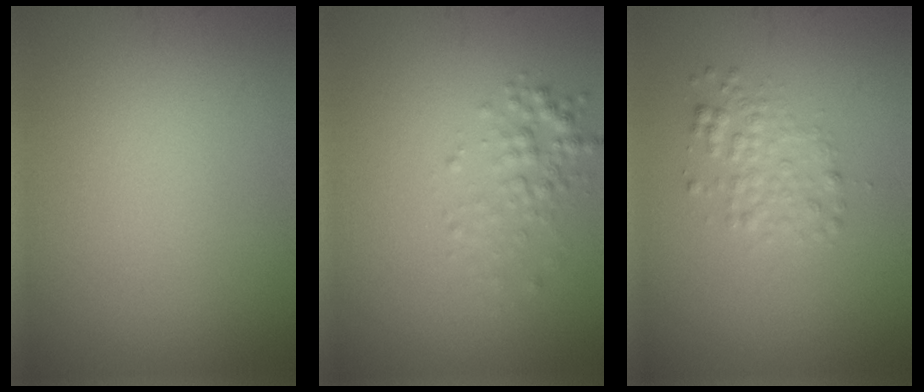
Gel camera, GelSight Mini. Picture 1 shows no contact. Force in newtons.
{"total": 2.0, "press": 2.0, "slide": 0.1}
{"total": 2.2, "press": 2.2, "slide": 0.0}